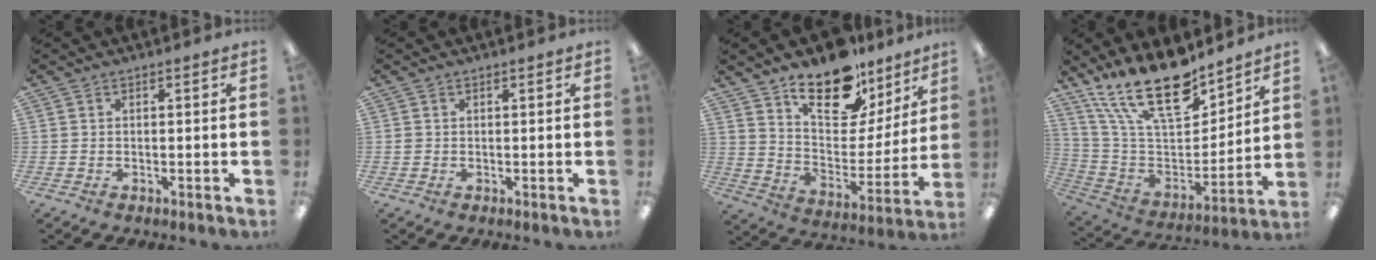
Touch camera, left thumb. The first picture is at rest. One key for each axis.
{"total": 0.6, "fx": 0.1, "fy": 0.5, "fz": 0.3, "tx": -0.007, "ty": 0.004, "tz": 0.001}
{"total": 18.2, "fx": 13.4, "fy": 8.8, "fz": 8.7, "tx": -0.138, "ty": -0.093, "tz": 0.235}
{"total": 21.7, "fx": 16.0, "fy": 8.5, "fz": 12.0, "tx": -0.238, "ty": -0.102, "tz": 0.286}